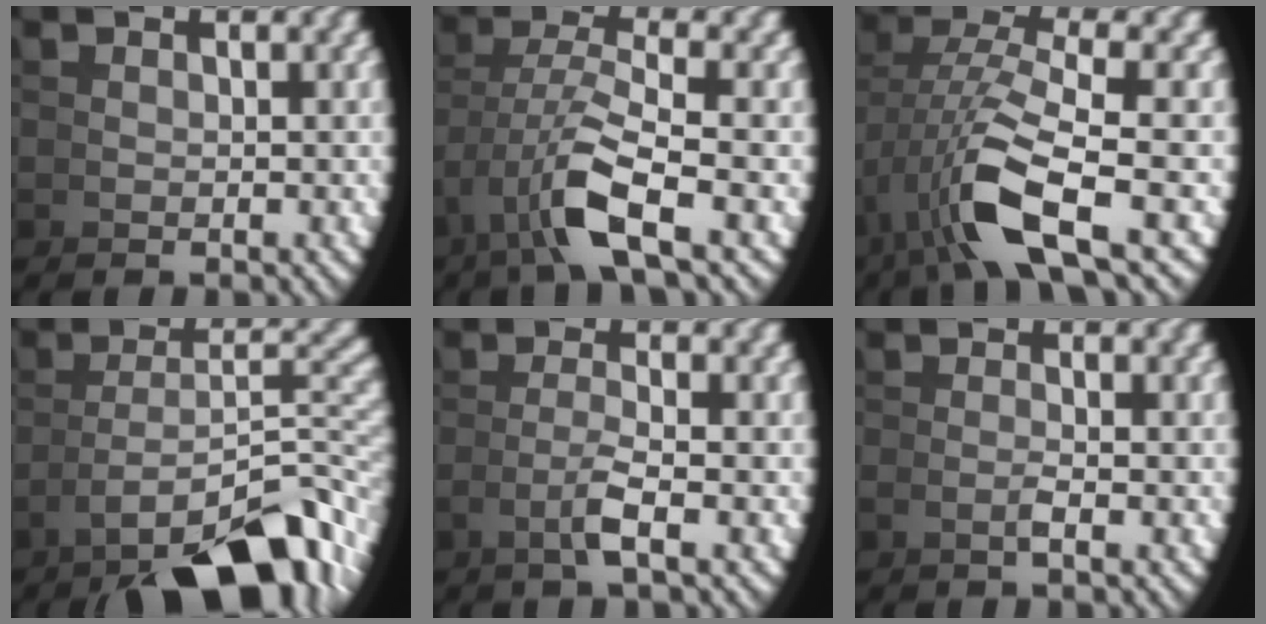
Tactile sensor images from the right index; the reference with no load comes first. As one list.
[{"total": 5.4, "force": [-0.2, 2.0, 5.0], "torque": [-0.103, -0.018, 0.011]}, {"total": 7.5, "force": [-0.4, 3.0, 6.9], "torque": [-0.138, -0.013, 0.011]}, {"total": 12.6, "force": [-3.9, 6.3, 10.1], "torque": [-0.154, -0.045, -0.033]}, {"total": 2.3, "force": [-0.4, -0.5, 2.2], "torque": [-0.034, -0.001, -0.004]}, {"total": 1.0, "force": [-0.5, -0.6, 0.6], "torque": [-0.009, 0.005, -0.010]}]